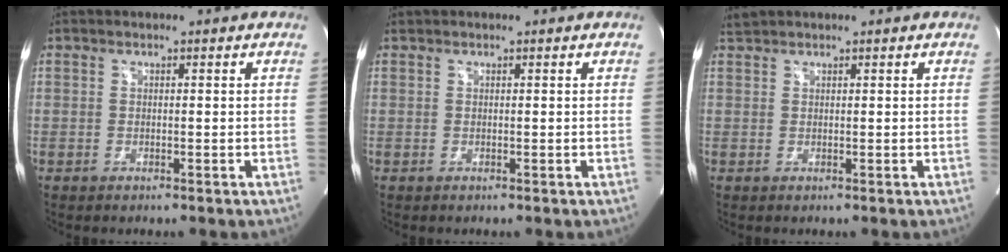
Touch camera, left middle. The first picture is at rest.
{"total": 0.0}
{"total": 1.1, "force": [1.1, 0.0, -0.1], "torque": [-0.006, 0.010, 0.028]}